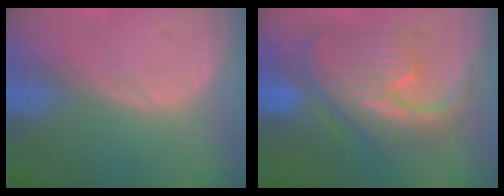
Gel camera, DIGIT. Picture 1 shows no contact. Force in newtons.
{"total": 11.4, "press": 11.3, "slide": 1.1}